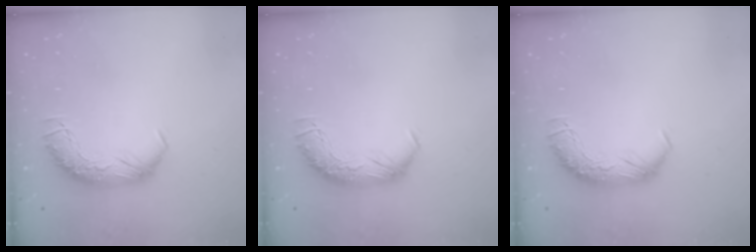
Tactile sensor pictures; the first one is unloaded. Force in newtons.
{"total": 0.0}
{"total": 0.0}